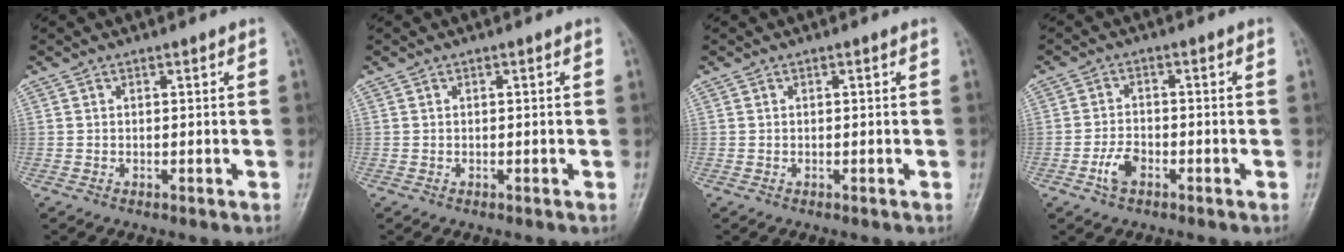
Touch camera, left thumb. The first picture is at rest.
{"total": 0.0}
{"total": 0.0}
{"total": 3.9, "force": [-1.9, 2.3, 2.5], "torque": [-0.047, 0.011, -0.037]}